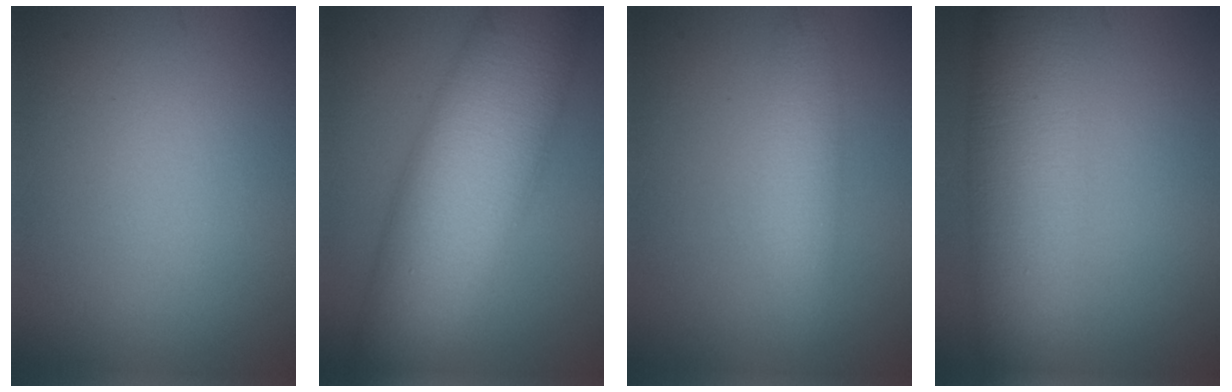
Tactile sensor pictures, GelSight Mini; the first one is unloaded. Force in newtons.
{"total": 12.7, "press": 12.7, "slide": 0.3}
{"total": 3.2, "press": 3.2, "slide": 0.2}
{"total": 8.8, "press": 8.8, "slide": 0.2}